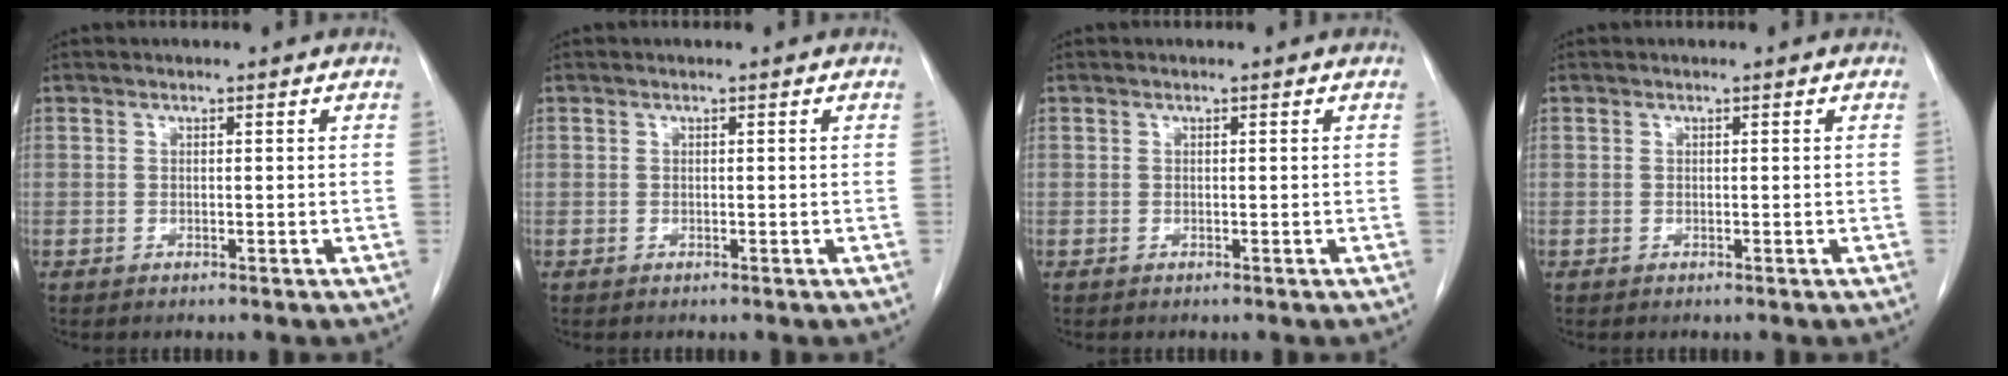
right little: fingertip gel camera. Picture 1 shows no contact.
{"total": 0.0}
{"total": 0.0}
{"total": 0.0}